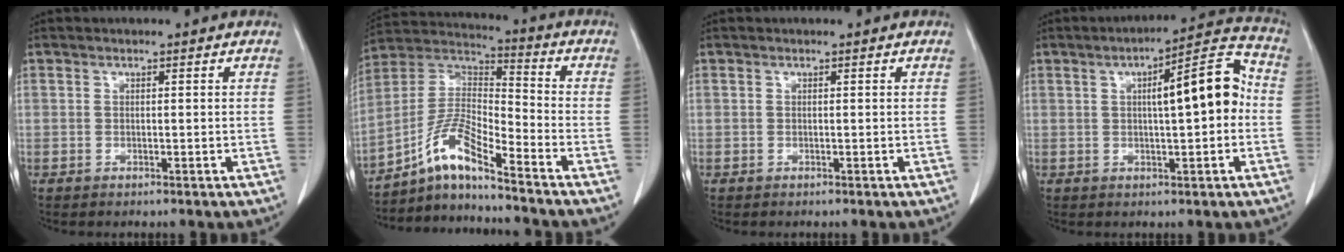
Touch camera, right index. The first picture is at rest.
{"total": 10.0, "force": [-7.4, 0.4, 6.7], "torque": [-0.148, 0.014, -0.138]}
{"total": 0.0}
{"total": 10.6, "force": [0.7, 2.2, 10.4], "torque": [-0.145, 0.033, 0.009]}